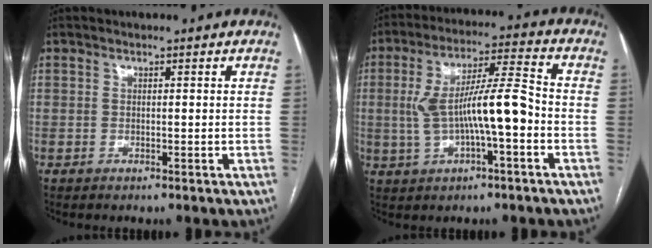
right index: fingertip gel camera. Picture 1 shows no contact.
{"total": 11.6, "force": [-1.6, 2.0, 11.3], "torque": [-0.211, 0.025, -0.024]}